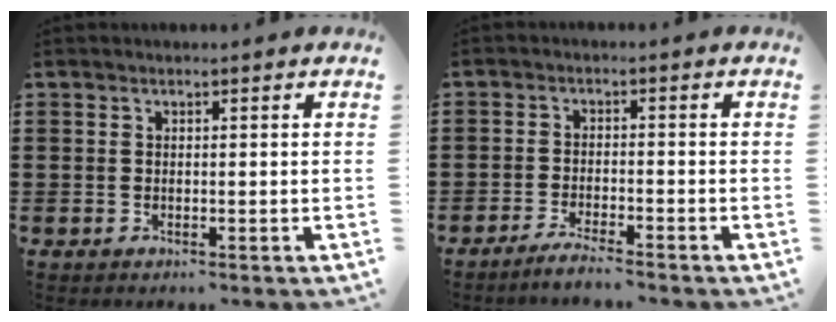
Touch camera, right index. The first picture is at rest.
{"total": 2.7, "force": [-2.5, -0.3, 0.9], "torque": [-0.017, 0.002, -0.050]}